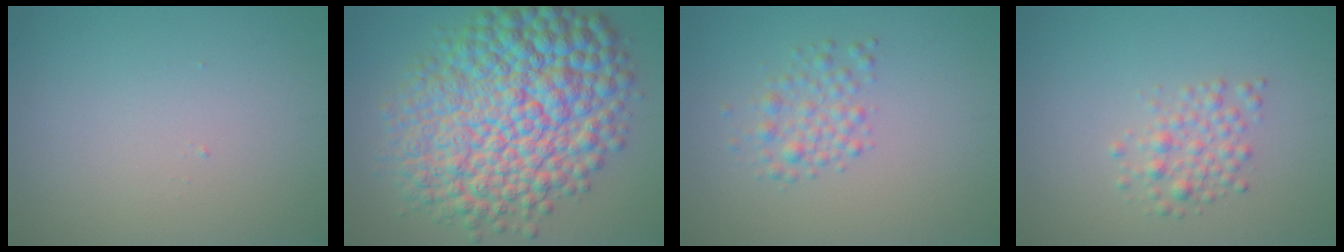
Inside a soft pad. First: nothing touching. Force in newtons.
{"total": 13.8, "press": 13.8, "slide": 0.0}
{"total": 2.2, "press": 2.2, "slide": 0.1}
{"total": 2.2, "press": 2.2, "slide": 0.0}